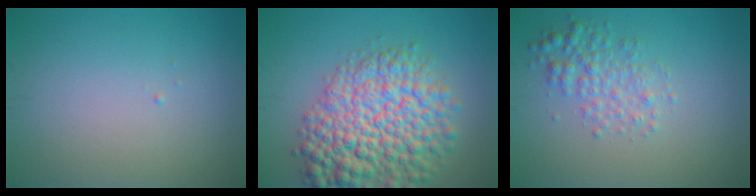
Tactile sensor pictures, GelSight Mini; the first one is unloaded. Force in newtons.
{"total": 10.0, "press": 10.0, "slide": 0.4}
{"total": 2.9, "press": 2.9, "slide": 0.0}